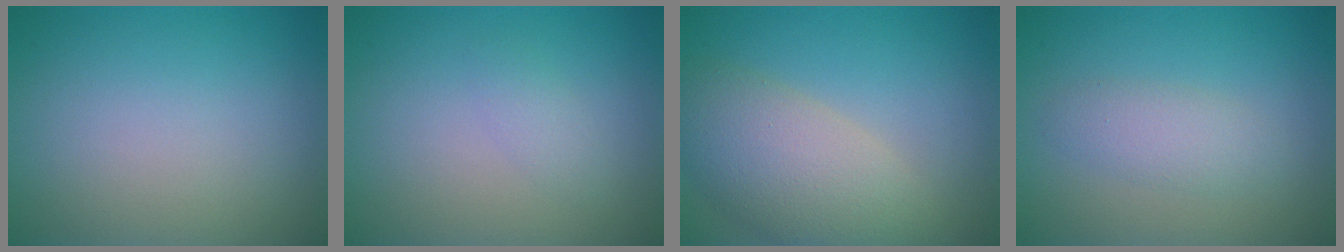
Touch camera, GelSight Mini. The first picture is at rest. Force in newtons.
{"total": 1.1, "press": 1.1, "slide": 0.0}
{"total": 6.9, "press": 6.9, "slide": 0.5}
{"total": 2.3, "press": 2.3, "slide": 0.1}